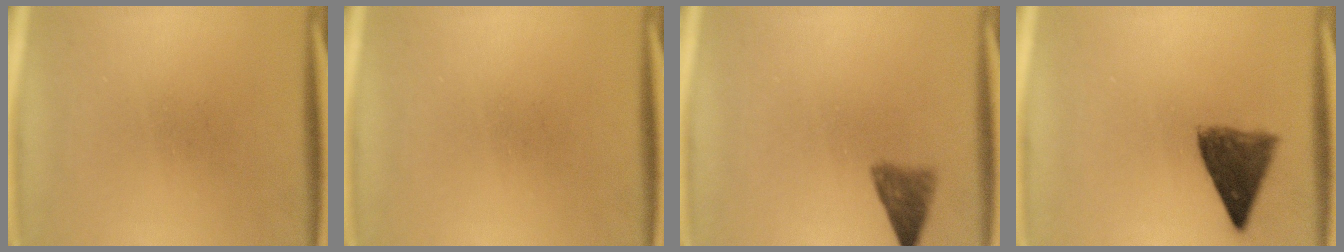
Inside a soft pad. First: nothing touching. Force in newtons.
{"total": 0.0}
{"total": 3.1}
{"total": 7.2}